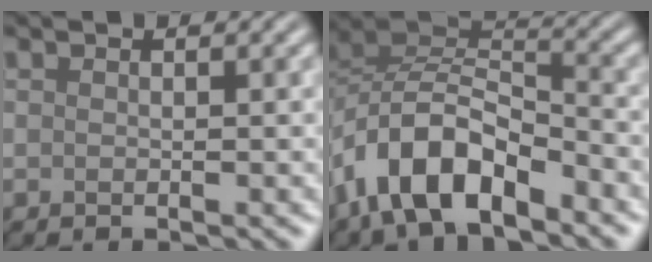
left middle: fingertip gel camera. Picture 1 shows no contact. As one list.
[{"total": 8.5, "force": [-4.9, 4.0, 5.8], "torque": [-0.096, 0.008, -0.102]}]